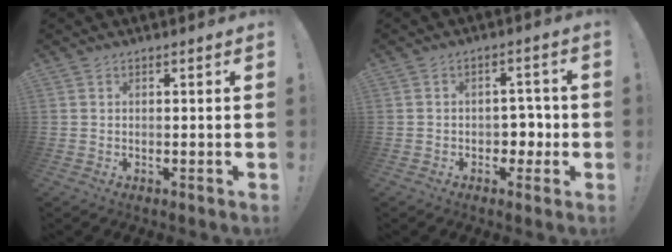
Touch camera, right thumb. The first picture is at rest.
{"total": 5.6, "force": [-1.2, 4.9, 2.4], "torque": [-0.029, 0.011, -0.019]}